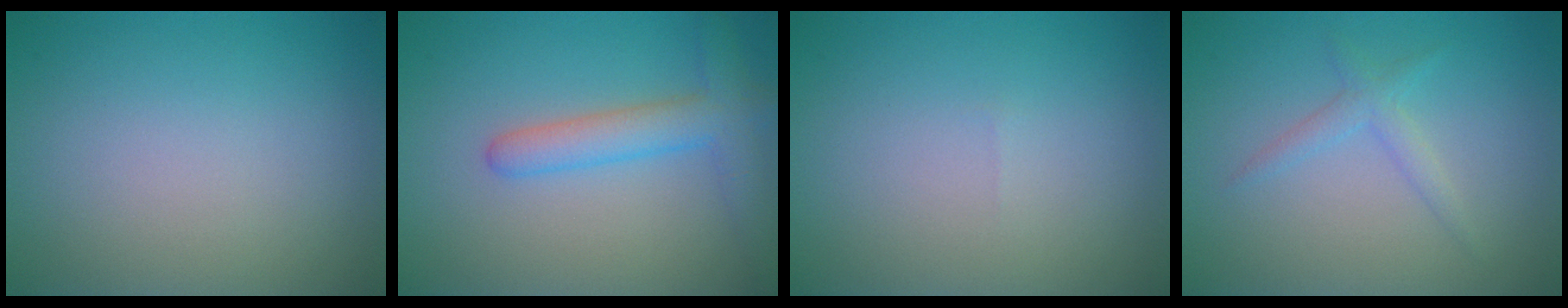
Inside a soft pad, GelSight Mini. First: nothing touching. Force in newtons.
{"total": 3.9, "press": 3.9, "slide": 0.2}
{"total": 0.0}
{"total": 1.6, "press": 1.6, "slide": 0.1}